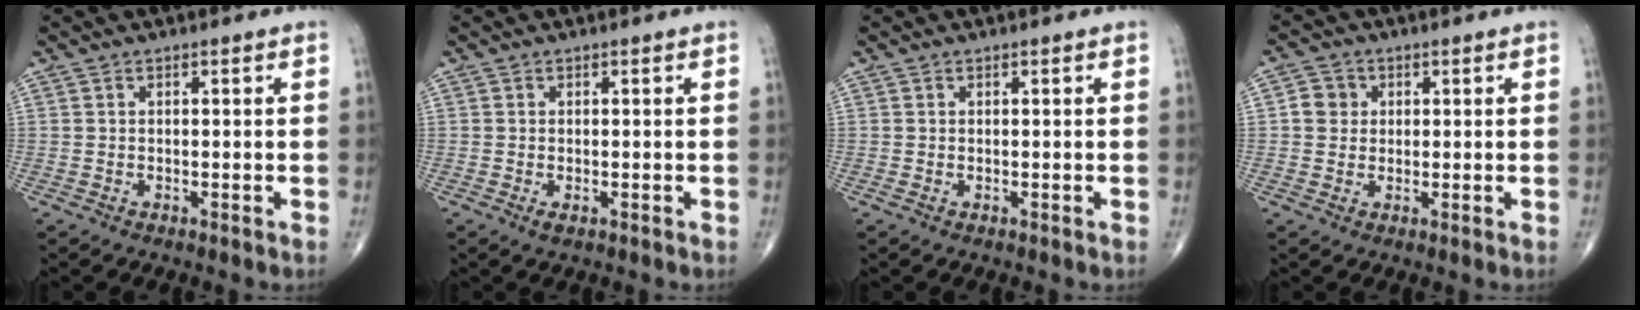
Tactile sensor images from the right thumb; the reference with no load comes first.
{"total": 1.1, "force": [-0.4, 0.5, 0.9], "torque": [-0.018, -0.004, -0.006]}
{"total": 0.0}
{"total": 3.9, "force": [0.6, 3.6, 1.3], "torque": [-0.004, 0.004, 0.005]}